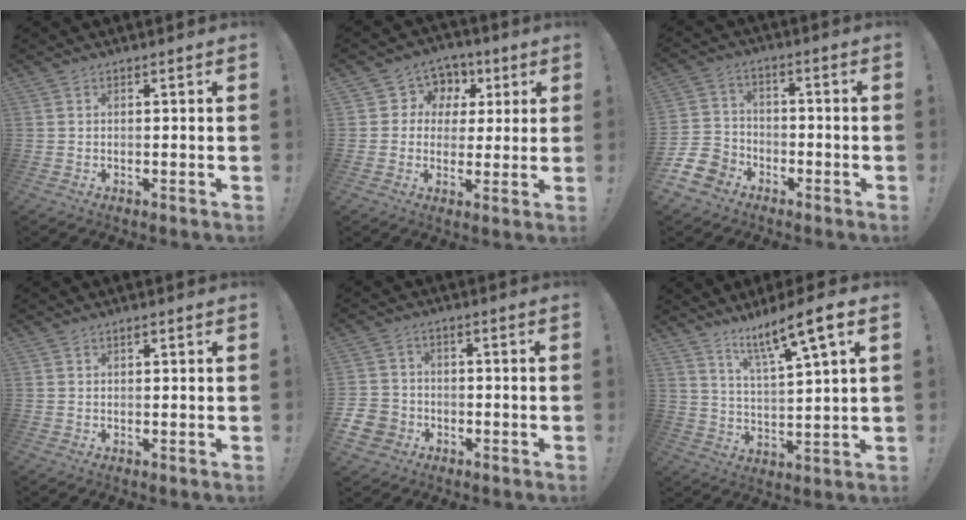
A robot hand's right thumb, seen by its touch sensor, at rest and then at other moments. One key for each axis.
{"total": 7.8, "fx": 1.7, "fy": 7.4, "fz": 2.0, "tx": -0.020, "ty": -0.012, "tz": 0.037}
{"total": 10.3, "fx": -6.3, "fy": 7.5, "fz": 3.5, "tx": -0.069, "ty": 0.042, "tz": -0.114}
{"total": 0.8, "fx": 0.5, "fy": 0.4, "fz": 0.5, "tx": -0.005, "ty": -0.002, "tz": 0.008}
{"total": 7.0, "fx": -3.0, "fy": 5.9, "fz": 2.2, "tx": -0.036, "ty": 0.023, "tz": -0.053}
{"total": 11.8, "fx": 7.8, "fy": 0.8, "fz": 8.8, "tx": -0.146, "ty": -0.043, "tz": 0.120}